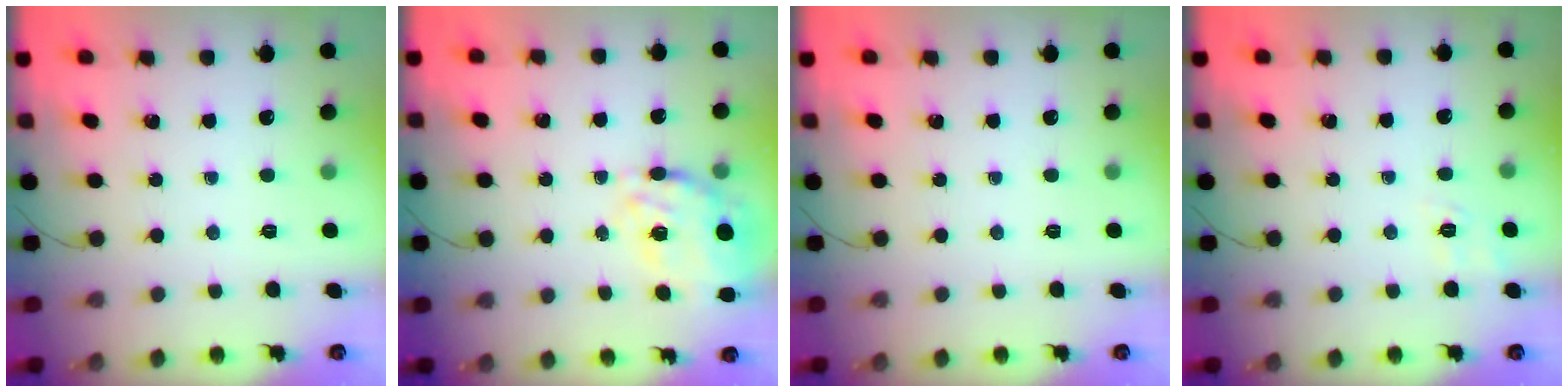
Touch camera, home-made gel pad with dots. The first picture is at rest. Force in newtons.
{"total": 14.3, "press": 13.7, "slide": 3.9}
{"total": 0.0}
{"total": 3.6, "press": 3.0, "slide": 1.9}